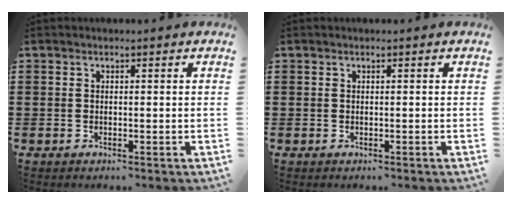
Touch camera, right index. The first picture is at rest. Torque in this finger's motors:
{"motor_torque": [-1.90, 0.24, -1.05, -0.21]}